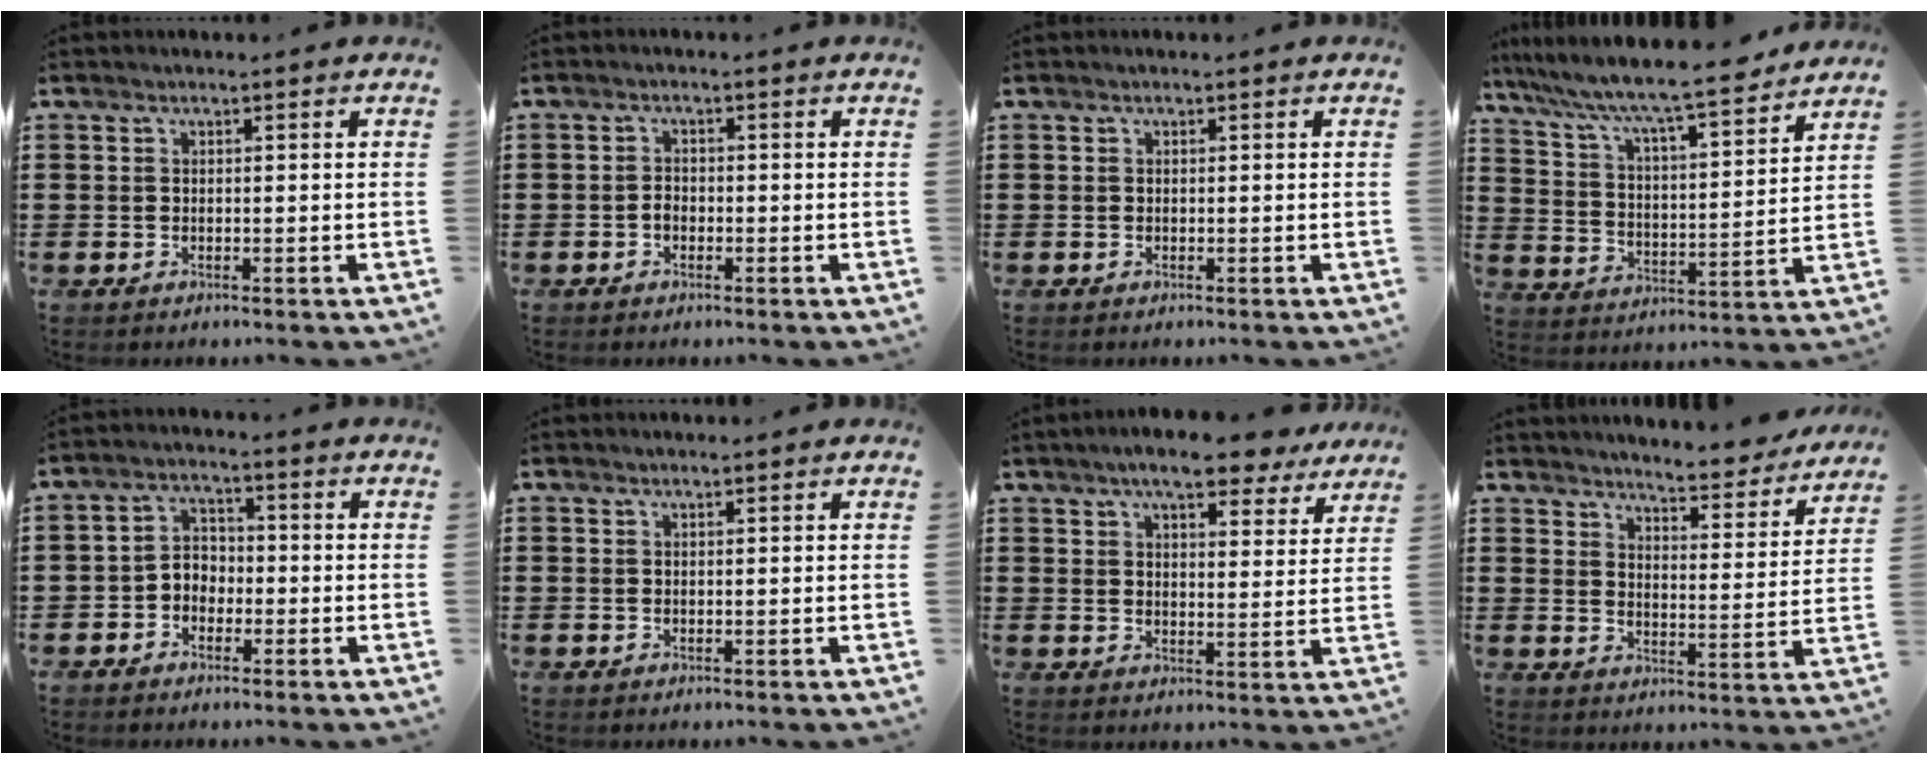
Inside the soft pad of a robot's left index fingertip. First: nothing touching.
{"total": 1.4, "force": [-0.4, 0.9, 1.0], "torque": [-0.022, 0.002, -0.008]}
{"total": 0.0}
{"total": 7.1, "force": [6.4, 0.1, 3.1], "torque": [-0.091, -0.049, 0.100]}
{"total": 3.1, "force": [-1.8, 2.2, 1.2], "torque": [-0.029, 0.009, -0.041]}
{"total": 0.5, "force": [0.5, 0.1, 0.1], "torque": [-0.004, 0.000, 0.011]}
{"total": 7.7, "force": [6.7, 1.5, 3.5], "torque": [-0.071, -0.018, 0.119]}
{"total": 4.7, "force": [4.6, -0.6, 0.6], "torque": [-0.029, -0.041, 0.074]}